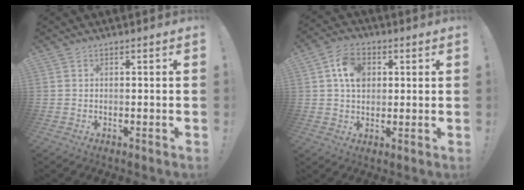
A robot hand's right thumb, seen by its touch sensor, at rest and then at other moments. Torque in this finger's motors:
{"motor_torque": [0.61, 0.88, 0.88, -0.26, 0.15]}